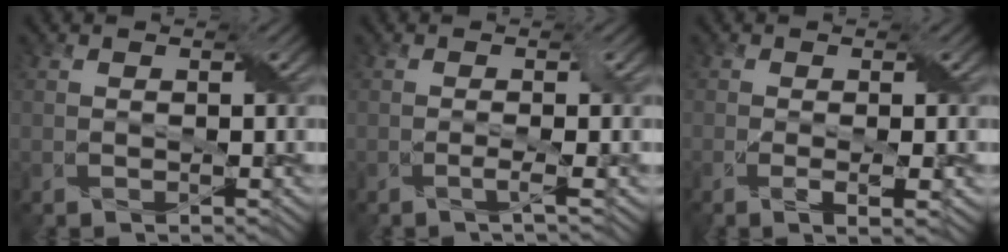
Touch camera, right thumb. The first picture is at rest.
{"total": 1.8, "force": [-0.5, 0.2, 1.7], "torque": [-0.035, -0.002, -0.015]}
{"total": 2.4, "force": [-0.5, 0.5, 2.3], "torque": [-0.046, -0.002, -0.008]}